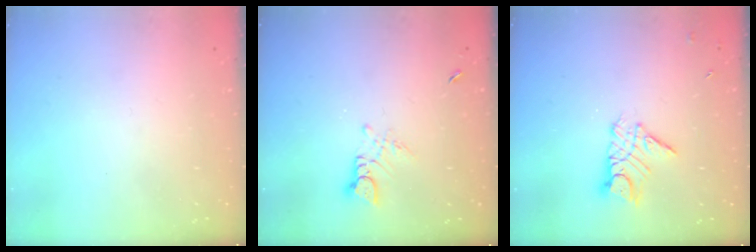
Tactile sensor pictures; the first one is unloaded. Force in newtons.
{"total": 3.0, "press": 2.9, "slide": 0.3}
{"total": 10.2, "press": 10.1, "slide": 0.9}